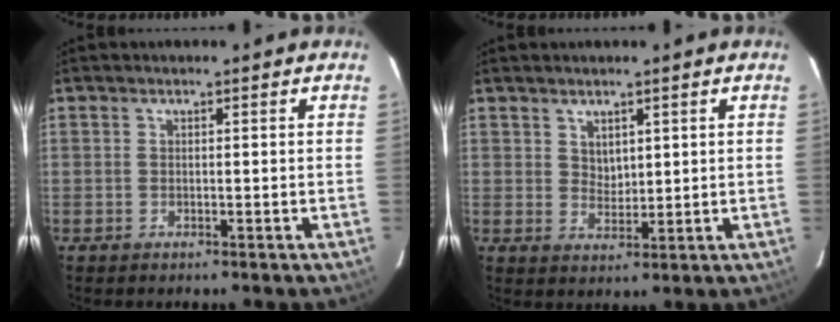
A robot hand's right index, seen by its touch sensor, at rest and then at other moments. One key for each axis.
{"total": 3.0, "fx": 1.7, "fy": 2.1, "fz": 1.3, "tx": -0.015, "ty": 0.000, "tz": 0.032}